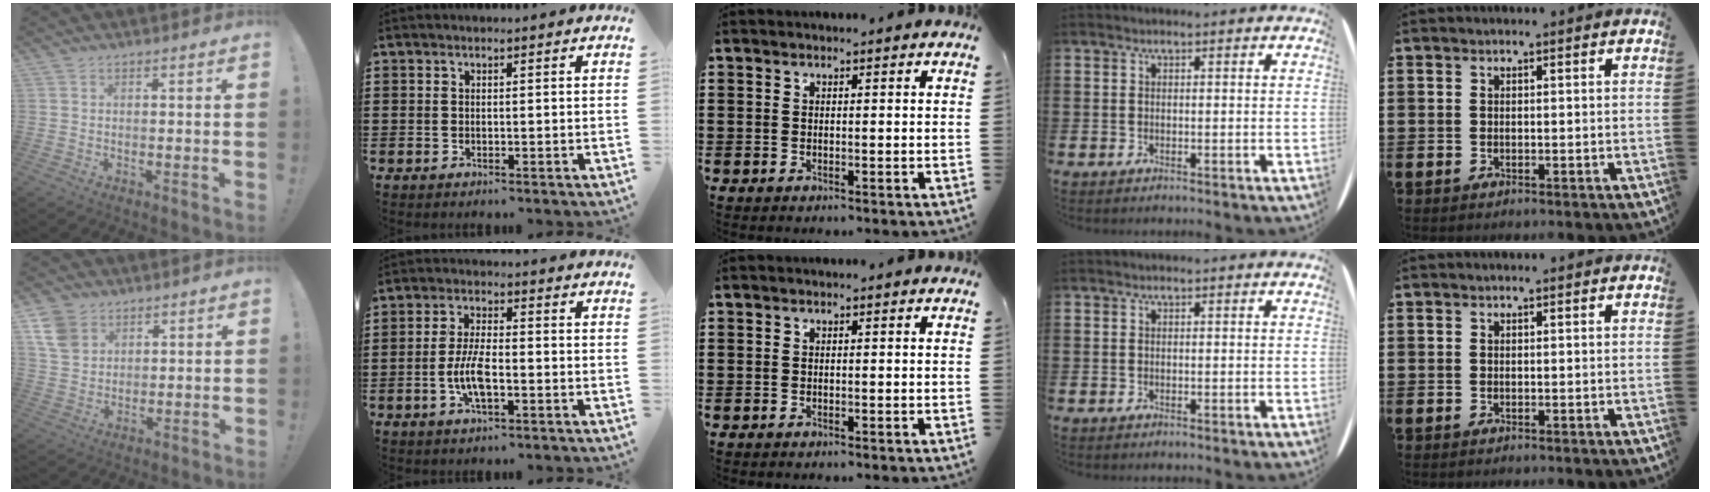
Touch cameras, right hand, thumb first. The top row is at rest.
{"thumb": {"total": 8.9, "force": [4.8, 6.5, 3.8], "torque": [-0.071, -0.018, 0.098]}, "index": {"total": 6.4, "force": [-1.8, 2.2, 5.8], "torque": [-0.133, -0.005, -0.041]}}